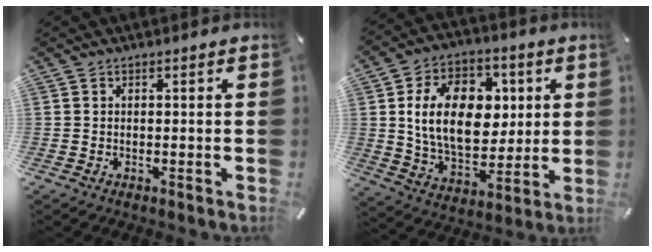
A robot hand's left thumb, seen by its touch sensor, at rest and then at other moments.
{"total": 18.3, "force": [2.7, 12.9, 12.7], "torque": [-0.224, 0.009, 0.048]}